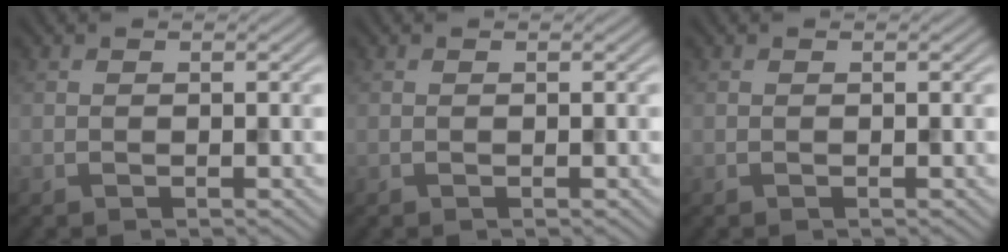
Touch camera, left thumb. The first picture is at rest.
{"total": 0.0}
{"total": 0.0}